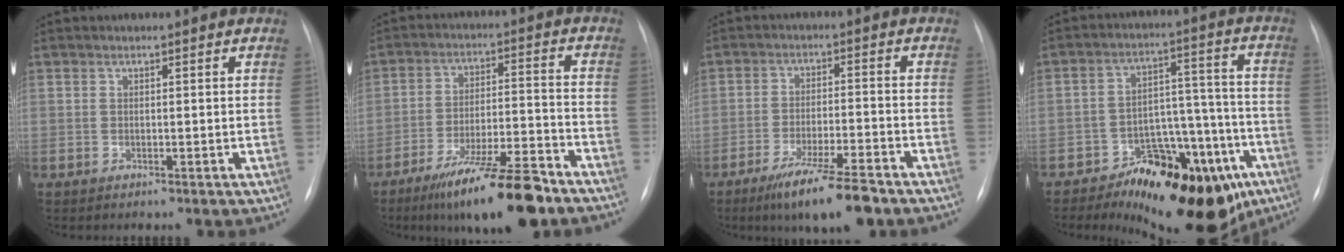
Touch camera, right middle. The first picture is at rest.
{"total": 14.4, "force": [-10.5, 1.6, 9.8], "torque": [-0.159, -0.011, -0.171]}
{"total": 10.1, "force": [-7.2, 1.0, 7.0], "torque": [-0.123, -0.024, -0.119]}
{"total": 20.8, "force": [-12.6, 8.5, 14.2], "torque": [-0.130, 0.051, -0.173]}